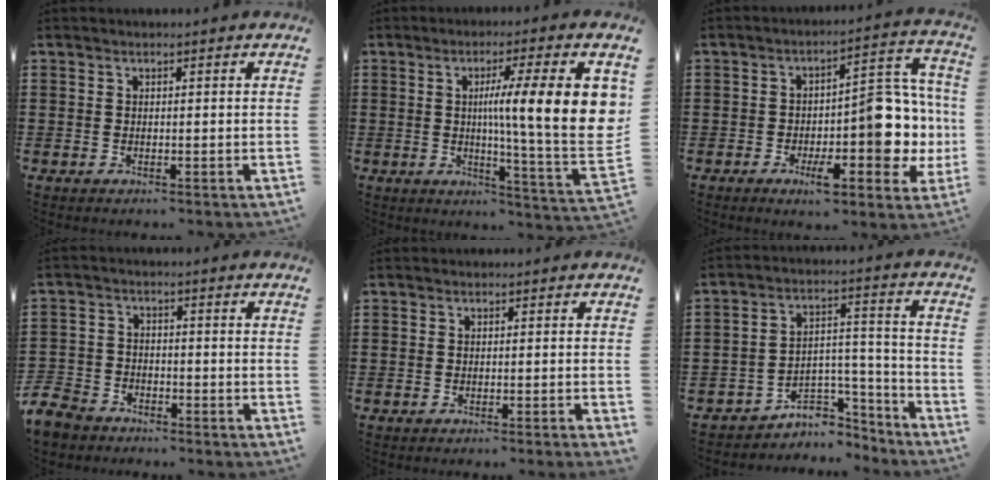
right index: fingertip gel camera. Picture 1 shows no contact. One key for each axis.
{"total": 13.8, "fx": 2.8, "fy": 1.5, "fz": 13.4, "tx": -0.212, "ty": -0.015, "tz": 0.040}
{"total": 13.3, "fx": -2.5, "fy": 5.3, "fz": 11.9, "tx": -0.160, "ty": -0.007, "tz": -0.039}
{"total": 4.6, "fx": -4.3, "fy": 1.6, "fz": 0.7, "tx": -0.044, "ty": -0.006, "tz": -0.095}
{"total": 0.6, "fx": -0.6, "fy": -0.1, "fz": 0.2, "tx": -0.005, "ty": -0.002, "tz": -0.011}
{"total": 5.5, "fx": -4.3, "fy": 3.3, "fz": 1.2, "tx": -0.025, "ty": 0.015, "tz": -0.083}